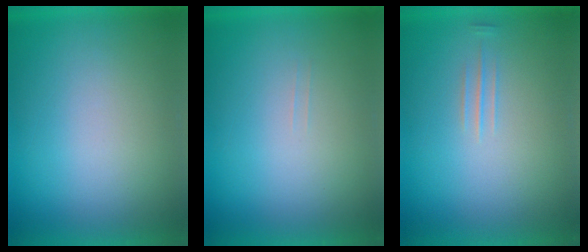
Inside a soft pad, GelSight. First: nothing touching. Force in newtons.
{"total": 1.1}
{"total": 1.3}